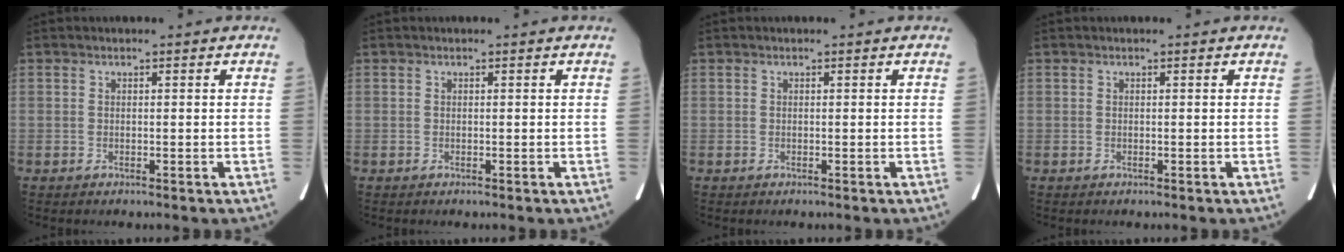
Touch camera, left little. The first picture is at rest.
{"total": 0.0}
{"total": 0.0}
{"total": 0.0}